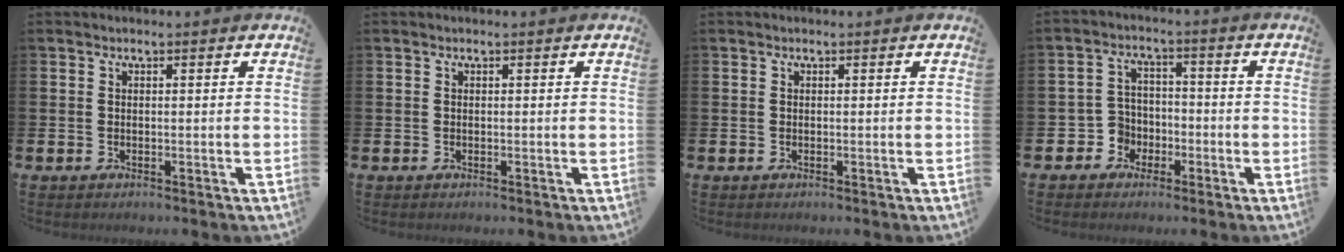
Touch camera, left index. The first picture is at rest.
{"total": 0.0}
{"total": 0.0}
{"total": 4.2, "force": [-2.0, 3.7, 0.4], "torque": [-0.026, 0.004, -0.042]}